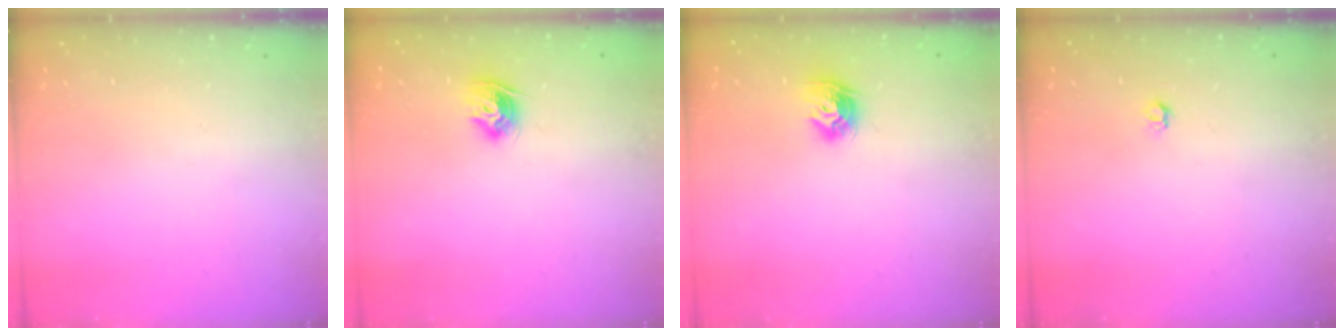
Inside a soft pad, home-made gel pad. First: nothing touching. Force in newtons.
{"total": 9.6, "press": 9.6, "slide": 0.7}
{"total": 8.7, "press": 8.7, "slide": 0.3}
{"total": 4.0, "press": 4.0, "slide": 0.6}